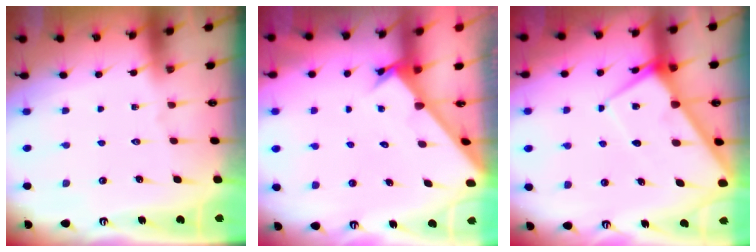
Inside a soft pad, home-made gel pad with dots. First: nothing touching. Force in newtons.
{"total": 2.5, "press": 2.5, "slide": 0.1}
{"total": 7.9, "press": 7.9, "slide": 0.8}